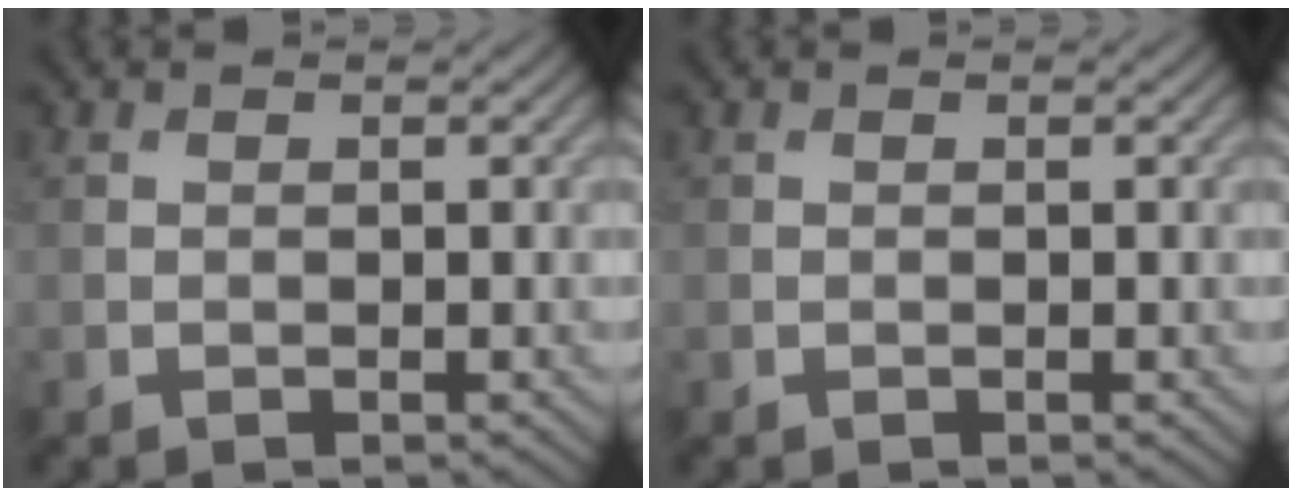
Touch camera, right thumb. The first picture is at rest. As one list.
[{"total": 0.0}]